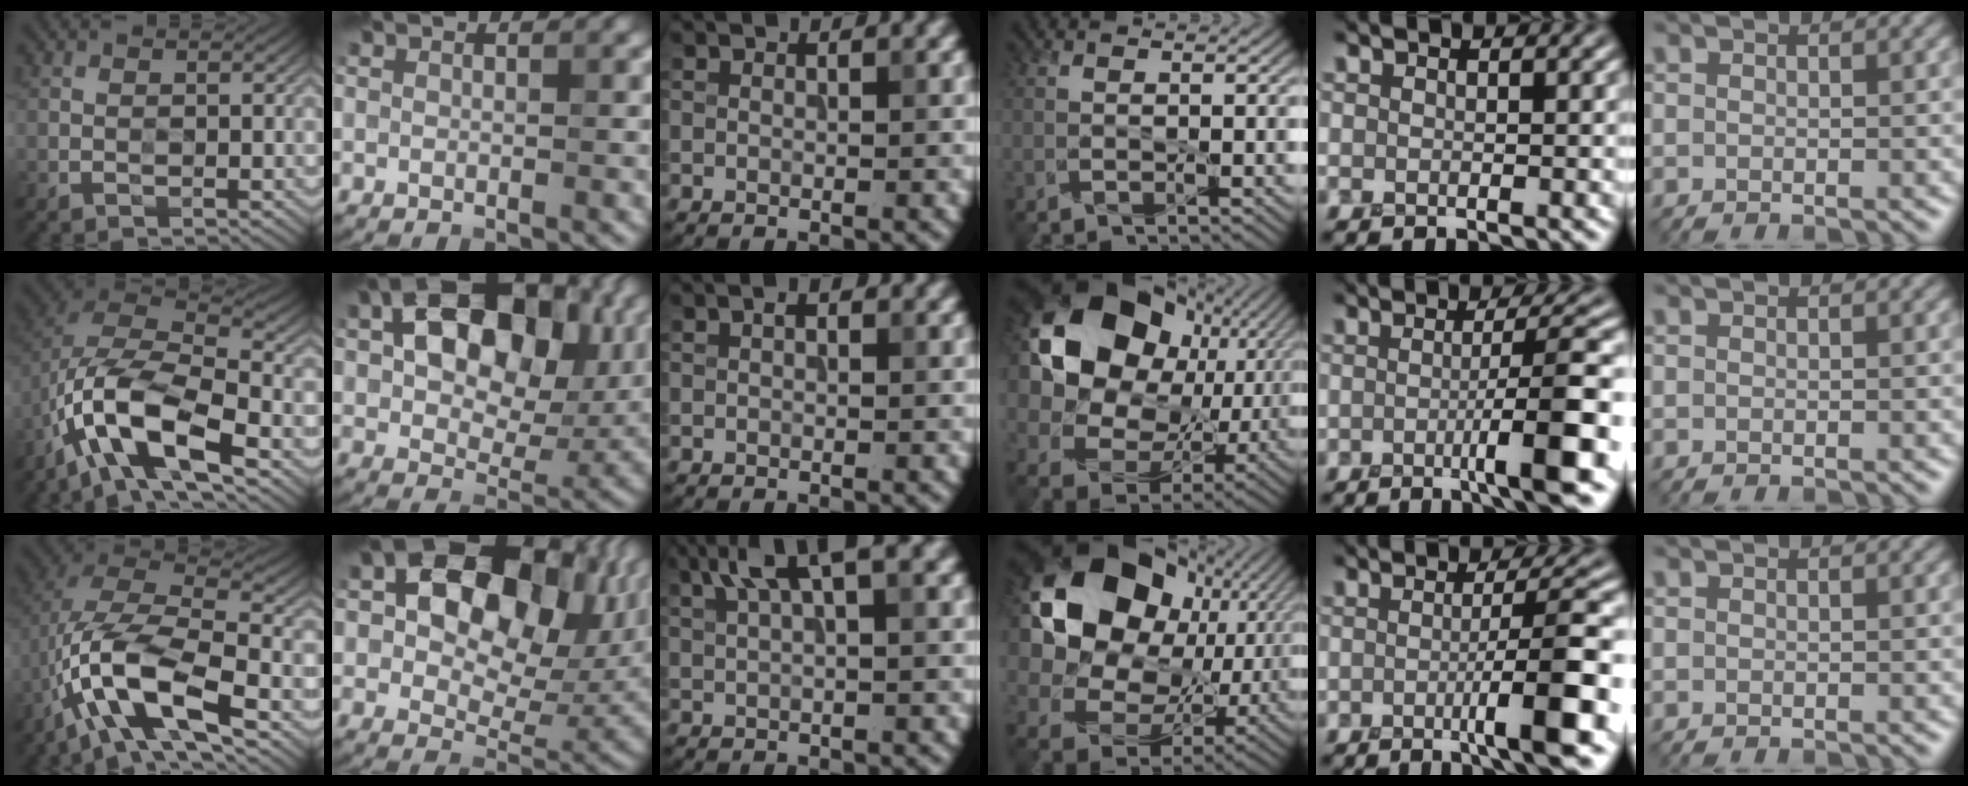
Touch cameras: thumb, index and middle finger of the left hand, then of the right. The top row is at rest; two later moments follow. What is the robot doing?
{"motion": "peel", "object": "velcro strap"}